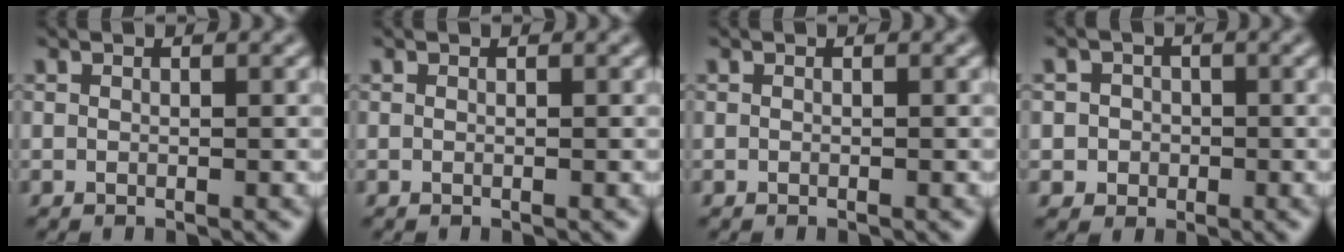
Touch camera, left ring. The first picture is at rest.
{"total": 0.0}
{"total": 0.0}
{"total": 2.7, "force": [-0.1, 2.6, 0.6], "torque": [0.014, 0.010, -0.009]}